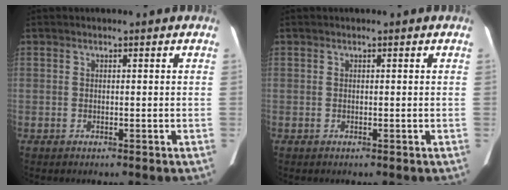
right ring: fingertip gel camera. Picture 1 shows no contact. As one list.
[{"total": 0.0}]